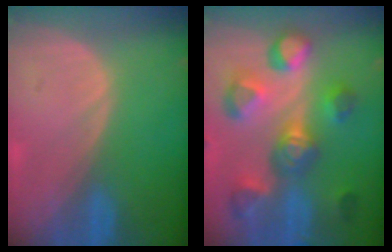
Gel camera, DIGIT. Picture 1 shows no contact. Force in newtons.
{"total": 10.6, "press": 10.0, "slide": 3.5}